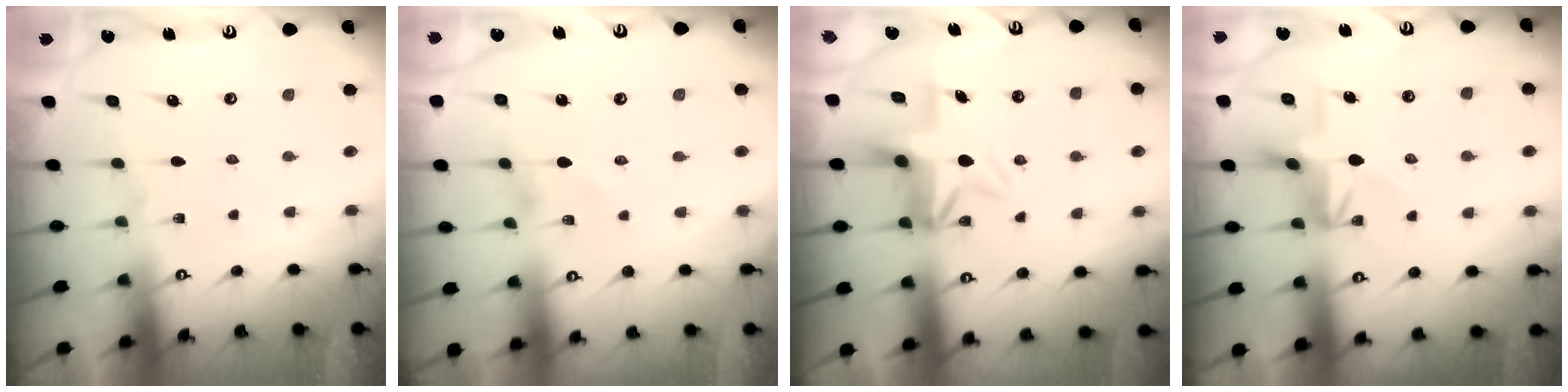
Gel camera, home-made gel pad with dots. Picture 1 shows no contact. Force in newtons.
{"total": 0.7, "press": 0.7, "slide": 0.0}
{"total": 5.3, "press": 5.2, "slide": 0.7}
{"total": 3.9, "press": 3.9, "slide": 0.4}